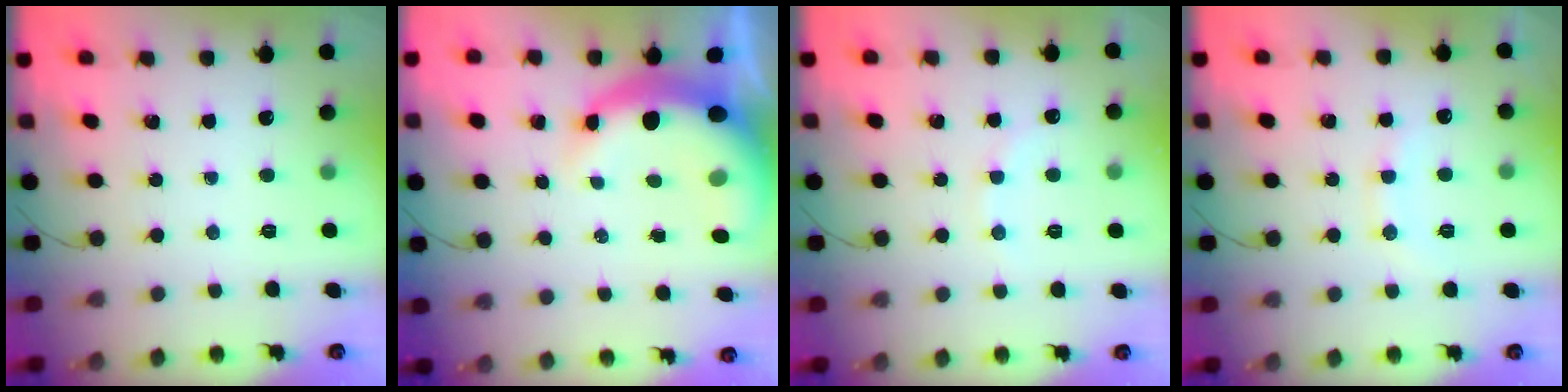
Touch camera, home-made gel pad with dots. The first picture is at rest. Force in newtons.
{"total": 9.4, "press": 9.2, "slide": 2.3}
{"total": 5.6, "press": 5.4, "slide": 1.5}
{"total": 9.1, "press": 9.0, "slide": 0.9}